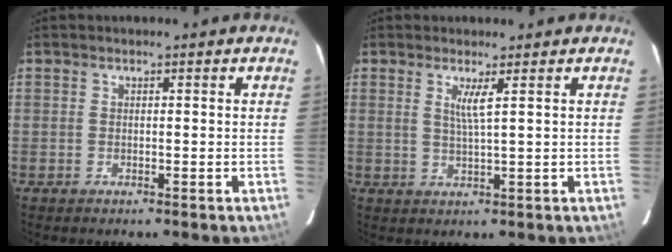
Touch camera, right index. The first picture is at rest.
{"total": 2.8, "force": [1.3, -0.5, 2.4], "torque": [-0.047, -0.009, 0.022]}